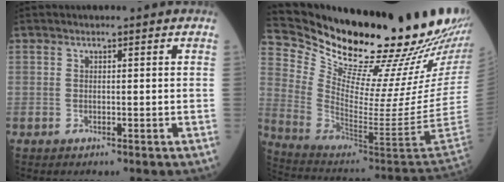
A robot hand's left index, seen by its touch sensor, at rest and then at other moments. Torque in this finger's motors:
{"motor_torque": [0.06, -0.42, 0.16, 0.01]}